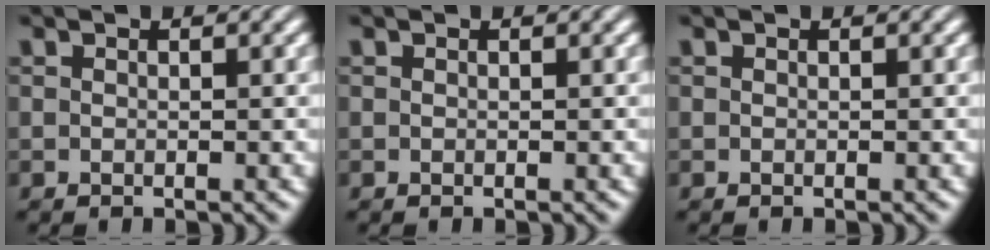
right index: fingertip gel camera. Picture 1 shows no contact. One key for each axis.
{"total": 0.0}
{"total": 0.0}